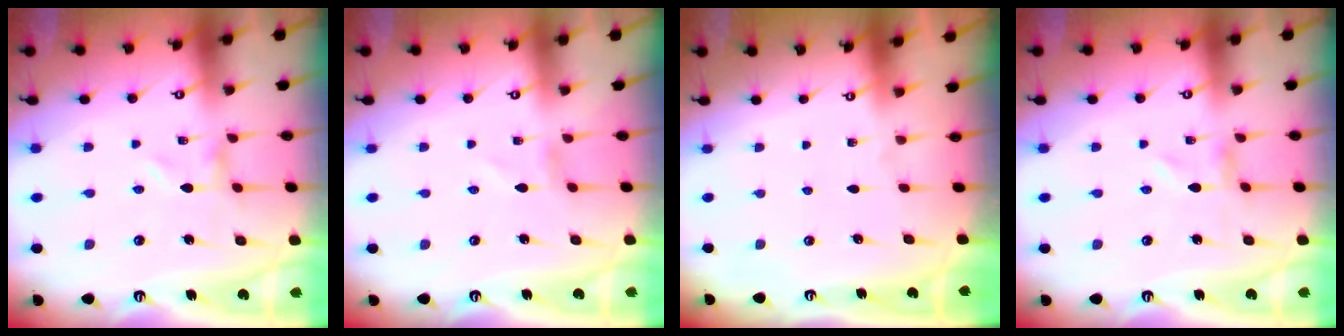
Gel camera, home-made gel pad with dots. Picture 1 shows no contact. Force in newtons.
{"total": 0.8, "press": 0.8, "slide": 0.1}
{"total": 0.0}
{"total": 0.0}